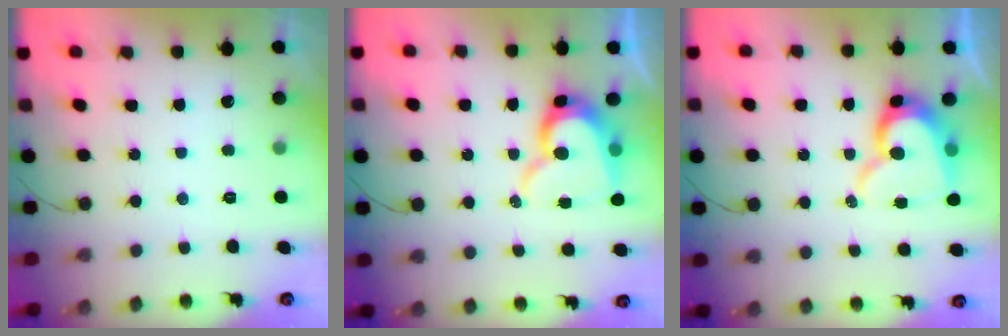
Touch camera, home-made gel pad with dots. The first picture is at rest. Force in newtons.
{"total": 13.1, "press": 13.0, "slide": 1.2}
{"total": 13.1, "press": 13.0, "slide": 1.2}